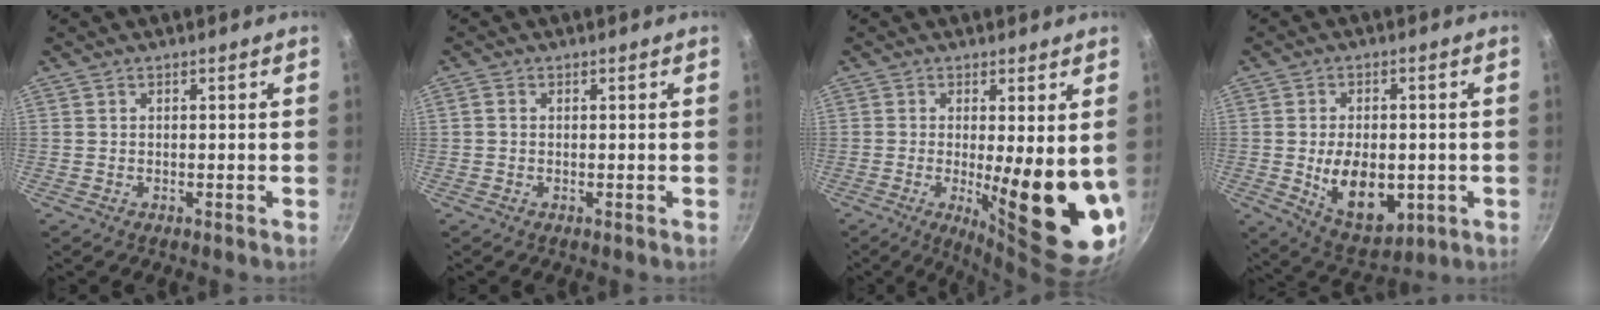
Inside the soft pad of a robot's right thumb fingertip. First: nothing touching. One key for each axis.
{"total": 1.0, "fx": 0.0, "fy": 0.8, "fz": 0.5, "tx": -0.010, "ty": 0.005, "tz": -0.001}
{"total": 15.2, "fx": -0.9, "fy": 3.8, "fz": 14.7, "tx": -0.185, "ty": -0.033, "tz": -0.003}
{"total": 12.8, "fx": -2.0, "fy": 7.9, "fz": 9.9, "tx": -0.131, "ty": -0.009, "tz": -0.014}